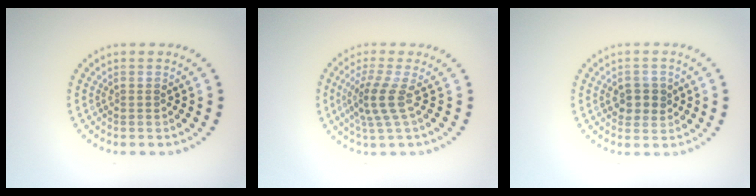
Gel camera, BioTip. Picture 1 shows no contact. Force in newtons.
{"total": 3.0, "press": 2.2, "slide": 2.0}
{"total": 2.3, "press": 2.2, "slide": 0.6}